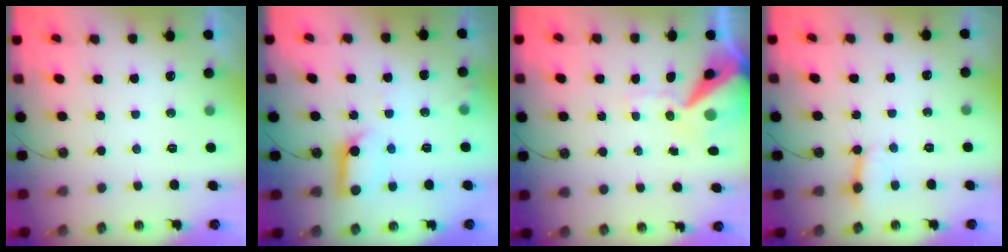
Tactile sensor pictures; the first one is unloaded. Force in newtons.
{"total": 10.9, "press": 10.8, "slide": 1.3}
{"total": 13.8, "press": 13.6, "slide": 2.0}
{"total": 2.9, "press": 2.8, "slide": 0.5}